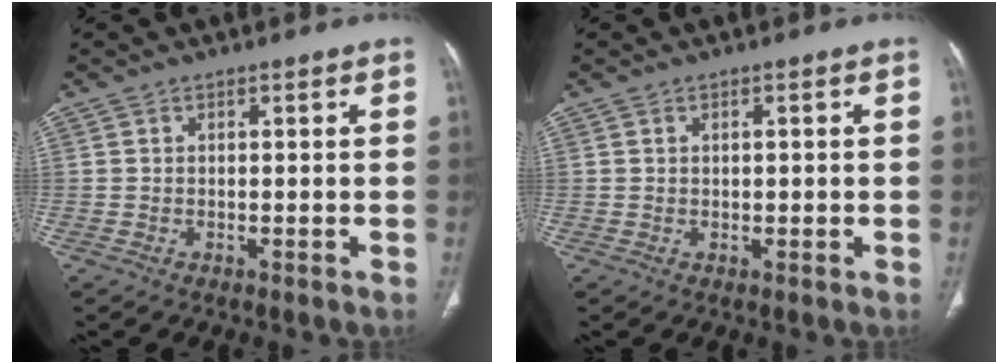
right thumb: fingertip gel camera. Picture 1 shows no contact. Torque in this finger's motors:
{"motor_torque": [-0.41, 0.12, 0.15, 0.17, 0.04]}